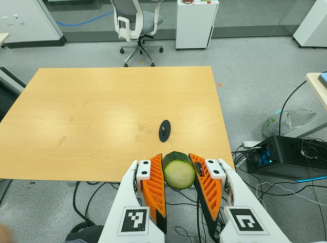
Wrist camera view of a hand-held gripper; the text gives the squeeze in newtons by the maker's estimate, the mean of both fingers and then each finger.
{"total": 11.9, "left": 12.2, "right": 11.6}